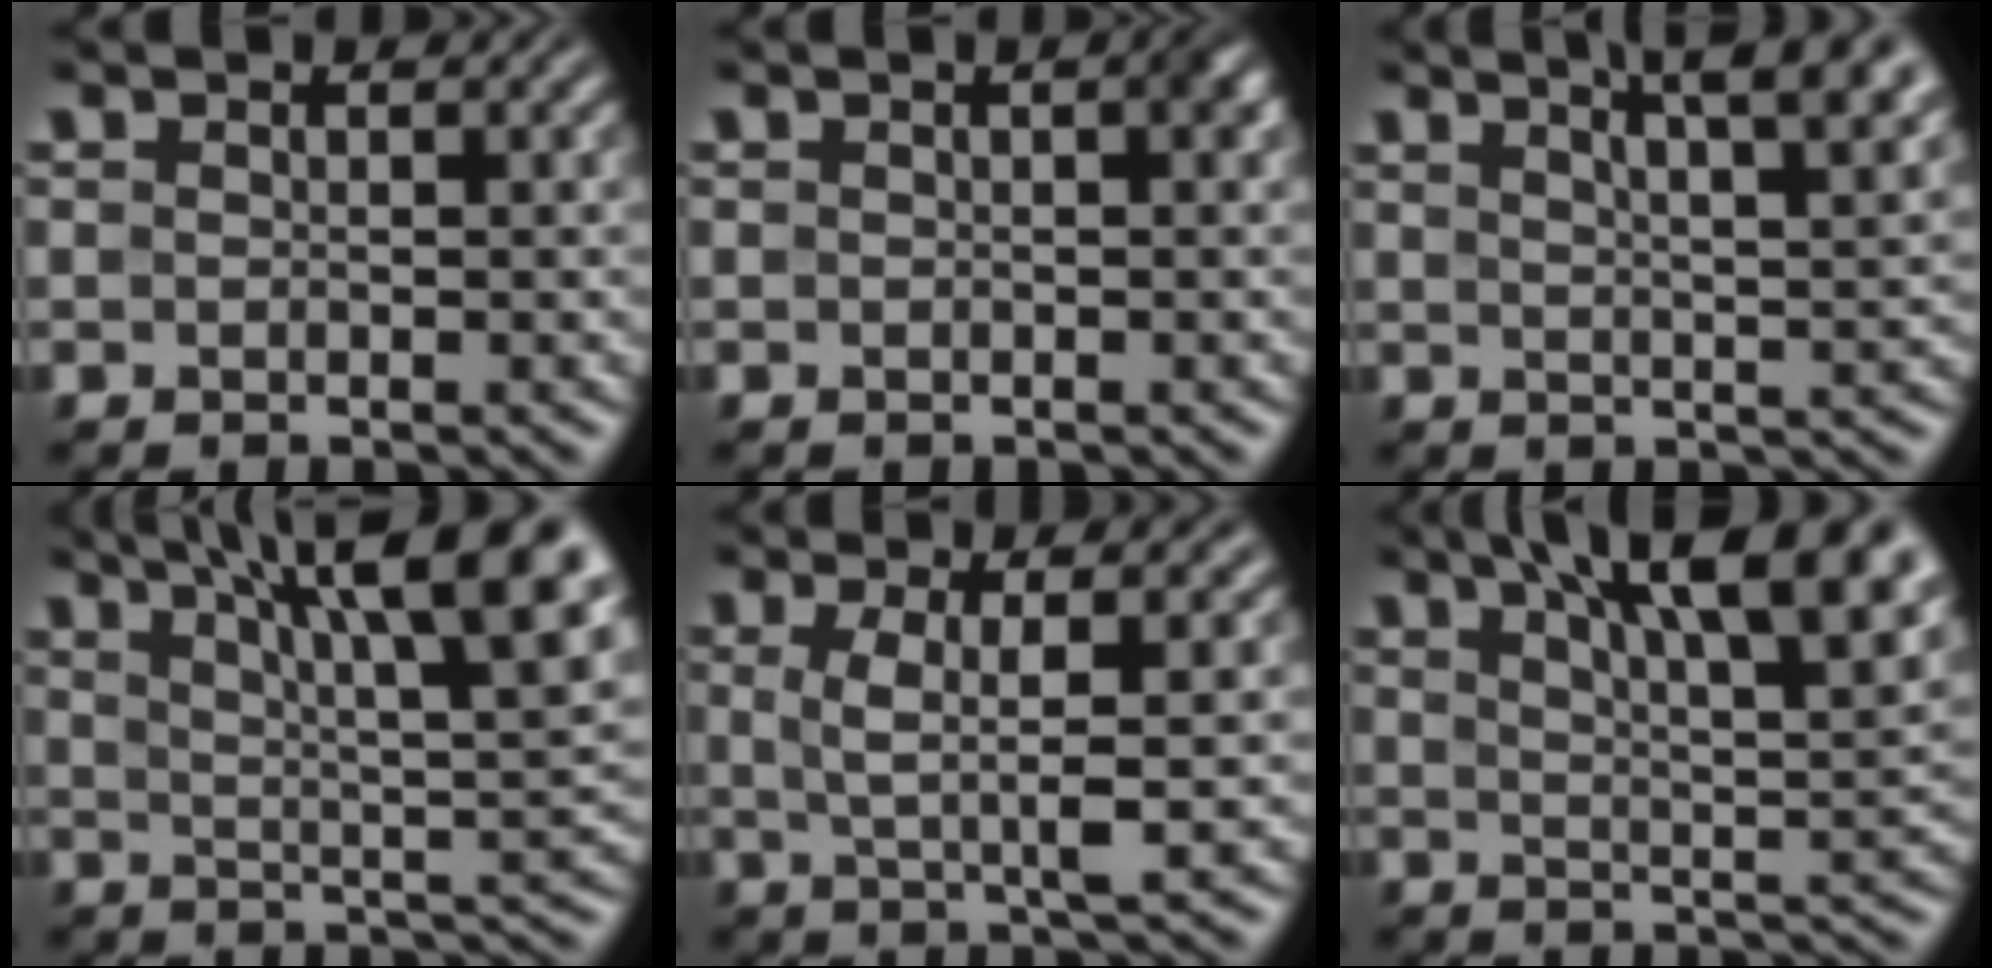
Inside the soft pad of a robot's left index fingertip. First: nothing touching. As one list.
[{"total": 1.1, "force": [0.2, 0.1, 1.0], "torque": [-0.014, 0.006, 0.004]}, {"total": 9.2, "force": [5.7, 2.6, 6.7], "torque": [-0.057, 0.035, 0.051]}, {"total": 13.8, "force": [7.6, 3.3, 11.0], "torque": [-0.149, 0.020, 0.109]}, {"total": 4.3, "force": [0.8, 0.9, 4.1], "torque": [-0.077, 0.000, 0.015]}, {"total": 12.8, "force": [7.4, 3.8, 9.6], "torque": [-0.115, 0.026, 0.091]}]